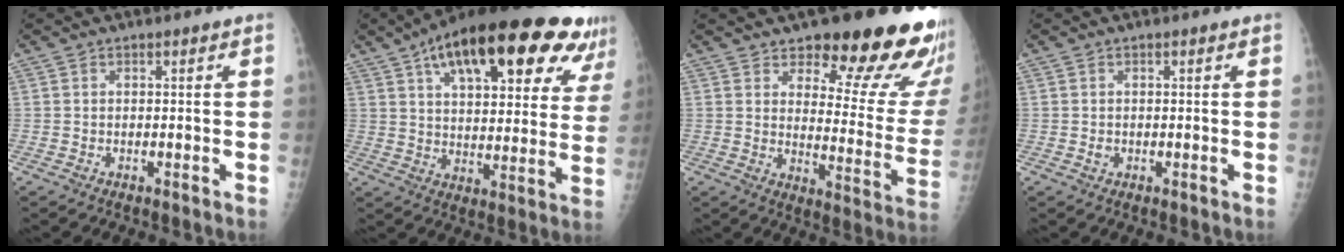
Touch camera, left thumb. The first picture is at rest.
{"total": 28.7, "force": [15.9, 10.9, 21.2], "torque": [-0.293, -0.006, 0.229]}
{"total": 21.3, "force": [15.2, 6.9, 13.2], "torque": [-0.121, -0.100, 0.190]}
{"total": 0.8, "force": [-0.1, 0.7, 0.4], "torque": [-0.002, 0.001, 0.001]}